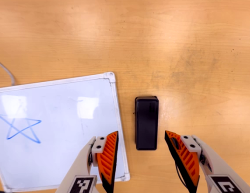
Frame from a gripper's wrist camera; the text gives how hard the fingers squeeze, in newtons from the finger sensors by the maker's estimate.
{"total": 0.0}